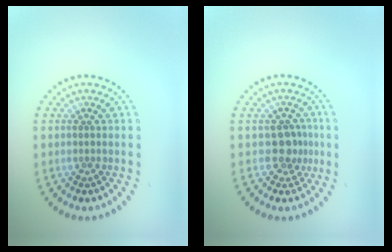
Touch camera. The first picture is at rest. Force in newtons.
{"total": 2.2, "press": 1.8, "slide": 1.2}